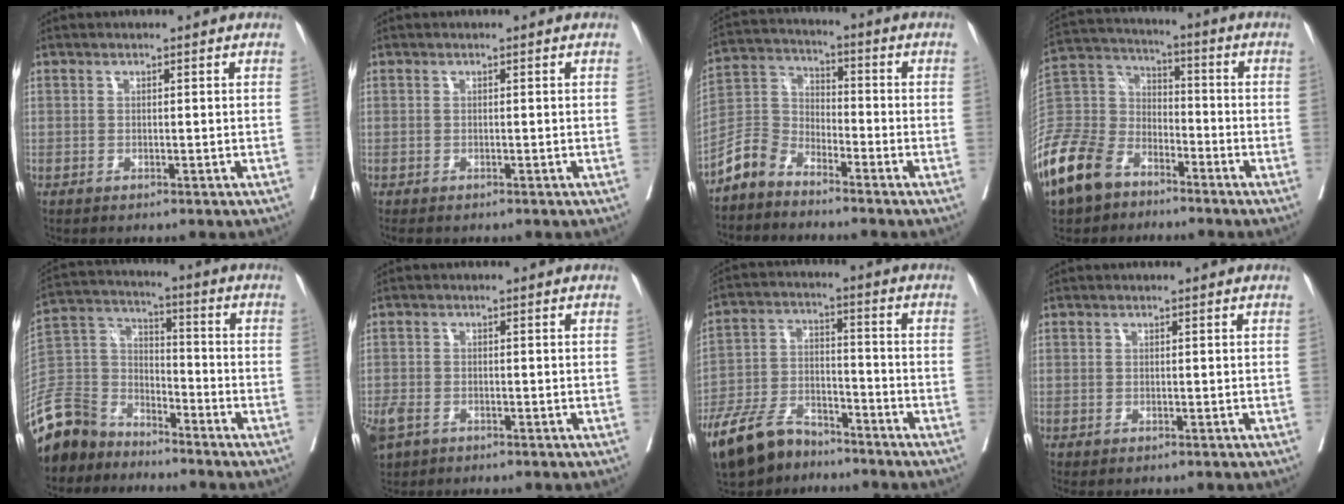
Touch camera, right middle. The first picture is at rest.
{"total": 1.0, "force": [-0.9, 0.4, 0.3], "torque": [-0.005, -0.002, -0.014]}
{"total": 5.7, "force": [-5.0, 2.6, 1.1], "torque": [-0.025, 0.012, -0.110]}
{"total": 17.8, "force": [-12.2, 10.1, 8.1], "torque": [-0.210, -0.001, -0.235]}
{"total": 12.1, "force": [-10.5, 5.4, 2.6], "torque": [-0.071, 0.016, -0.209]}
{"total": 6.2, "force": [-3.5, 3.9, 3.3], "torque": [-0.086, -0.012, -0.060]}
{"total": 11.4, "force": [-9.2, 4.7, 4.8], "torque": [-0.103, -0.007, -0.170]}
{"total": 0.0}